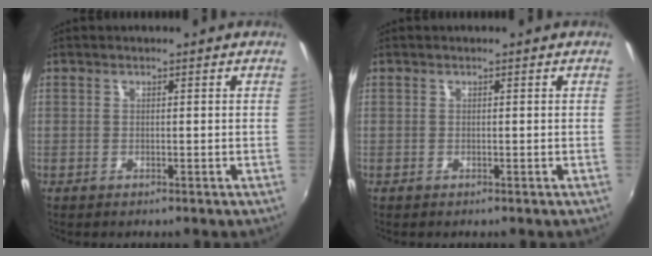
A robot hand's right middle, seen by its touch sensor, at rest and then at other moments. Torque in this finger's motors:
{"motor_torque": [0.02, -0.03, 0.00, 0.00]}